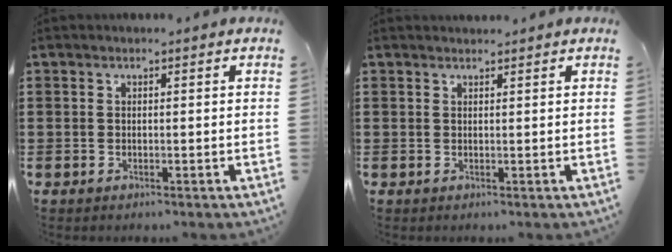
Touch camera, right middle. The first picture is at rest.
{"total": 0.8, "force": [0.8, 0.1, -0.1], "torque": [0.007, -0.003, 0.013]}